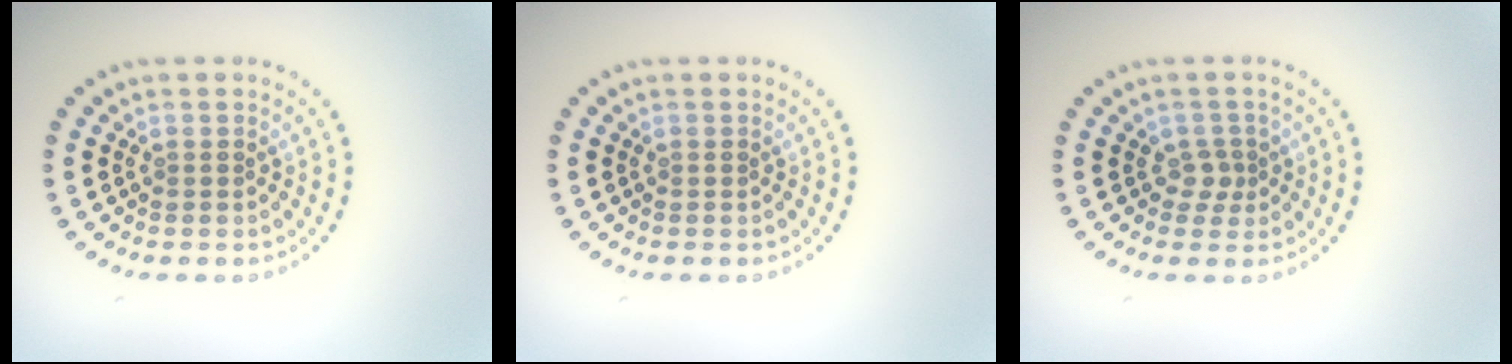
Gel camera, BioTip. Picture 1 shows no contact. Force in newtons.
{"total": 0.0}
{"total": 1.4, "press": 1.1, "slide": 0.9}